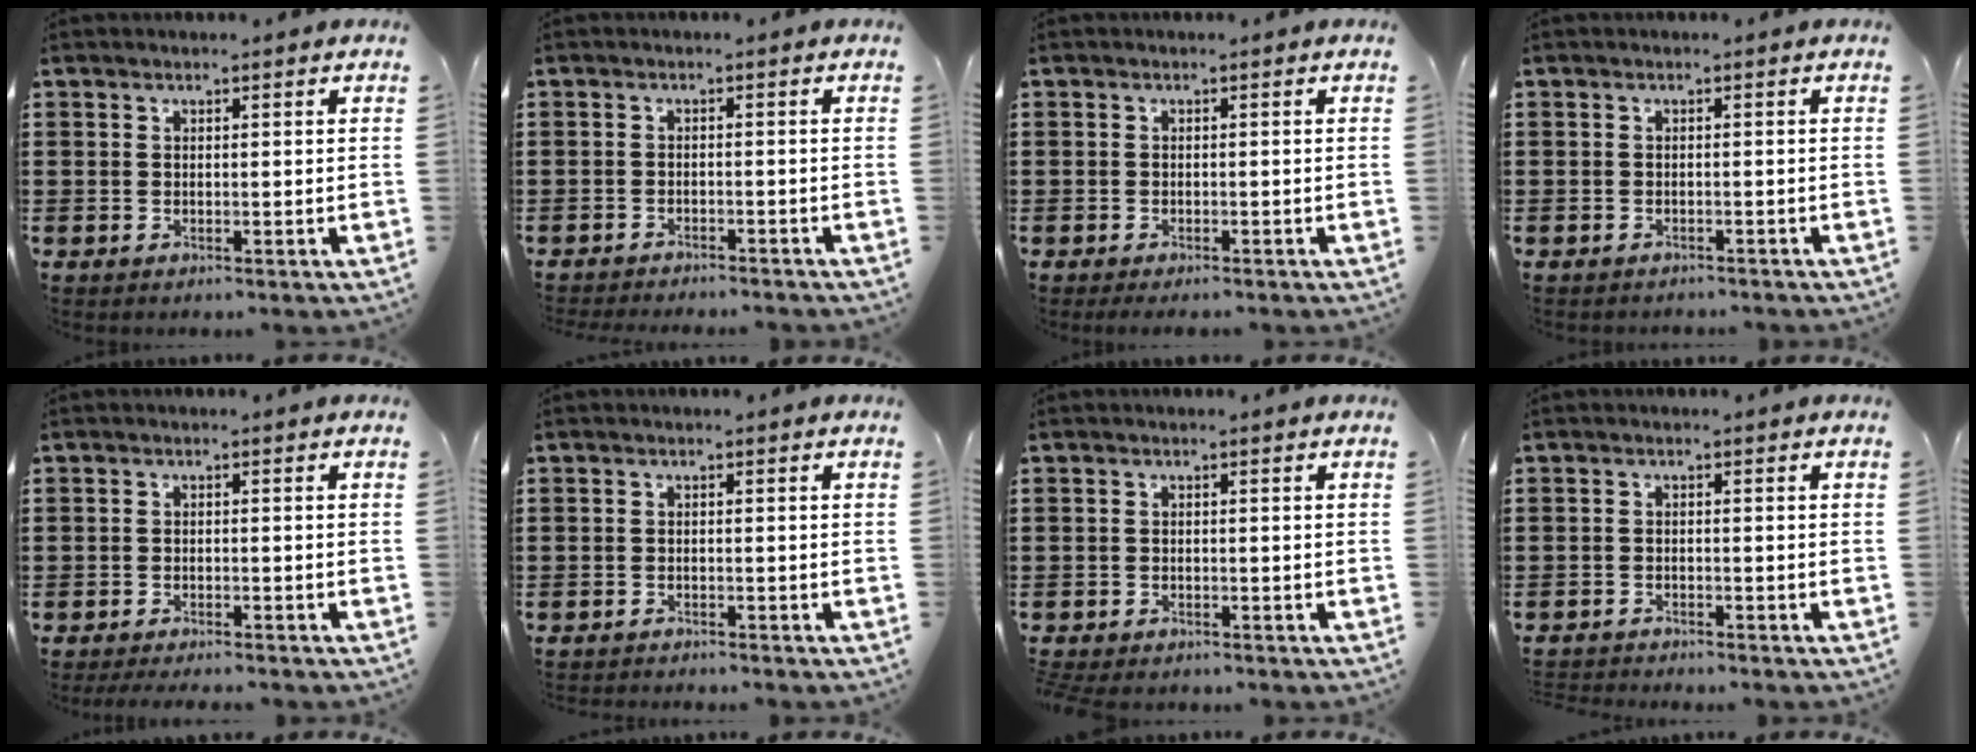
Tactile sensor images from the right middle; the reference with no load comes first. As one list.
[{"total": 1.9, "force": [-1.9, 0.0, 0.0], "torque": [-0.005, 0.001, -0.040]}, {"total": 1.0, "force": [-0.9, 0.2, 0.2], "torque": [-0.005, 0.000, -0.019]}, {"total": 0.9, "force": [-0.9, 0.1, 0.0], "torque": [-0.004, 0.001, -0.019]}, {"total": 1.9, "force": [-1.9, 0.1, 0.2], "torque": [-0.008, -0.002, -0.039]}, {"total": 1.1, "force": [-1.1, 0.0, 0.0], "torque": [-0.003, 0.003, -0.024]}, {"total": 1.1, "force": [-1.1, 0.1, 0.0], "torque": [-0.005, -0.001, -0.022]}, {"total": 1.7, "force": [-1.7, 0.1, 0.0], "torque": [-0.005, 0.002, -0.036]}]